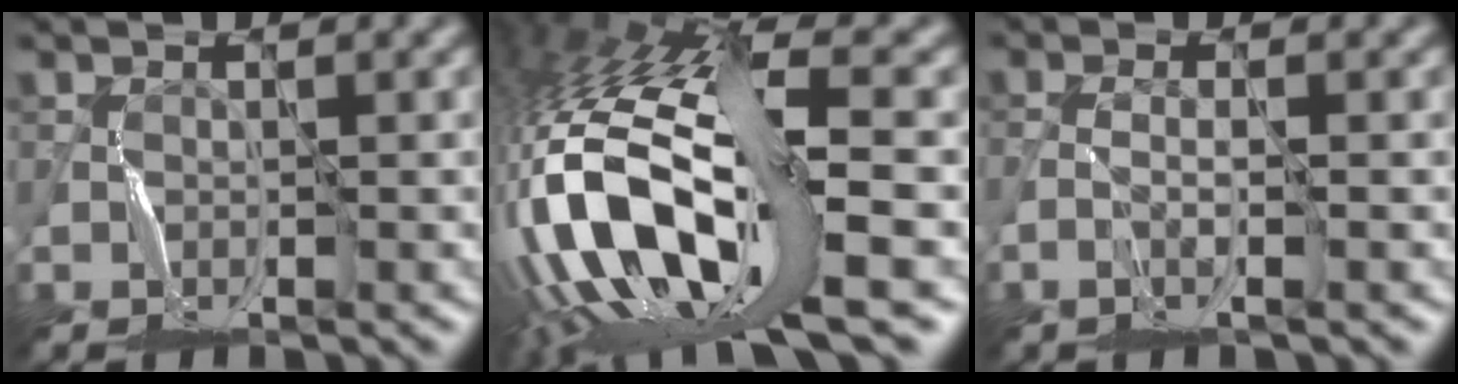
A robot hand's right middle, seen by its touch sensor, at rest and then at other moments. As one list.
[{"total": 17.6, "force": [-3.8, 6.2, 16.0], "torque": [-0.332, 0.002, -0.062]}, {"total": 1.2, "force": [-0.7, 0.1, 1.0], "torque": [-0.020, 0.000, -0.021]}]